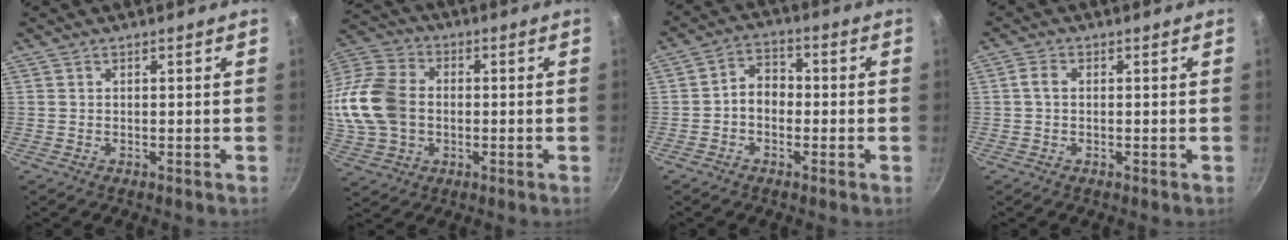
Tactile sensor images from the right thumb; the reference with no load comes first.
{"total": 18.6, "force": [-0.5, 14.1, 12.2], "torque": [-0.264, 0.027, -0.013]}
{"total": 5.3, "force": [-1.1, 4.1, 3.3], "torque": [-0.031, 0.023, -0.030]}
{"total": 2.0, "force": [0.0, 1.4, 1.4], "torque": [-0.028, 0.008, -0.002]}